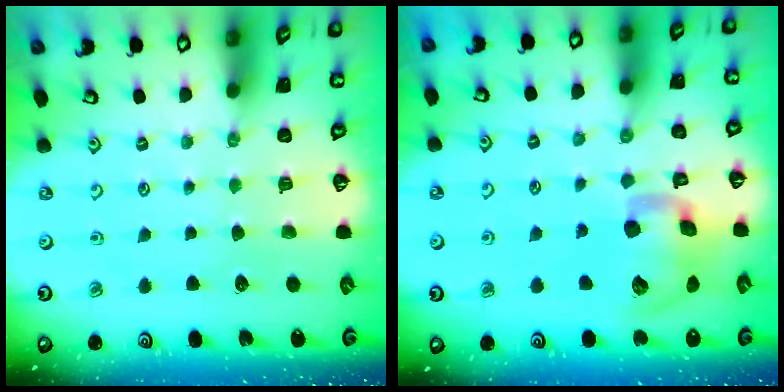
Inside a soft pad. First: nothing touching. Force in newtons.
{"total": 13.5, "press": 13.3, "slide": 2.1}